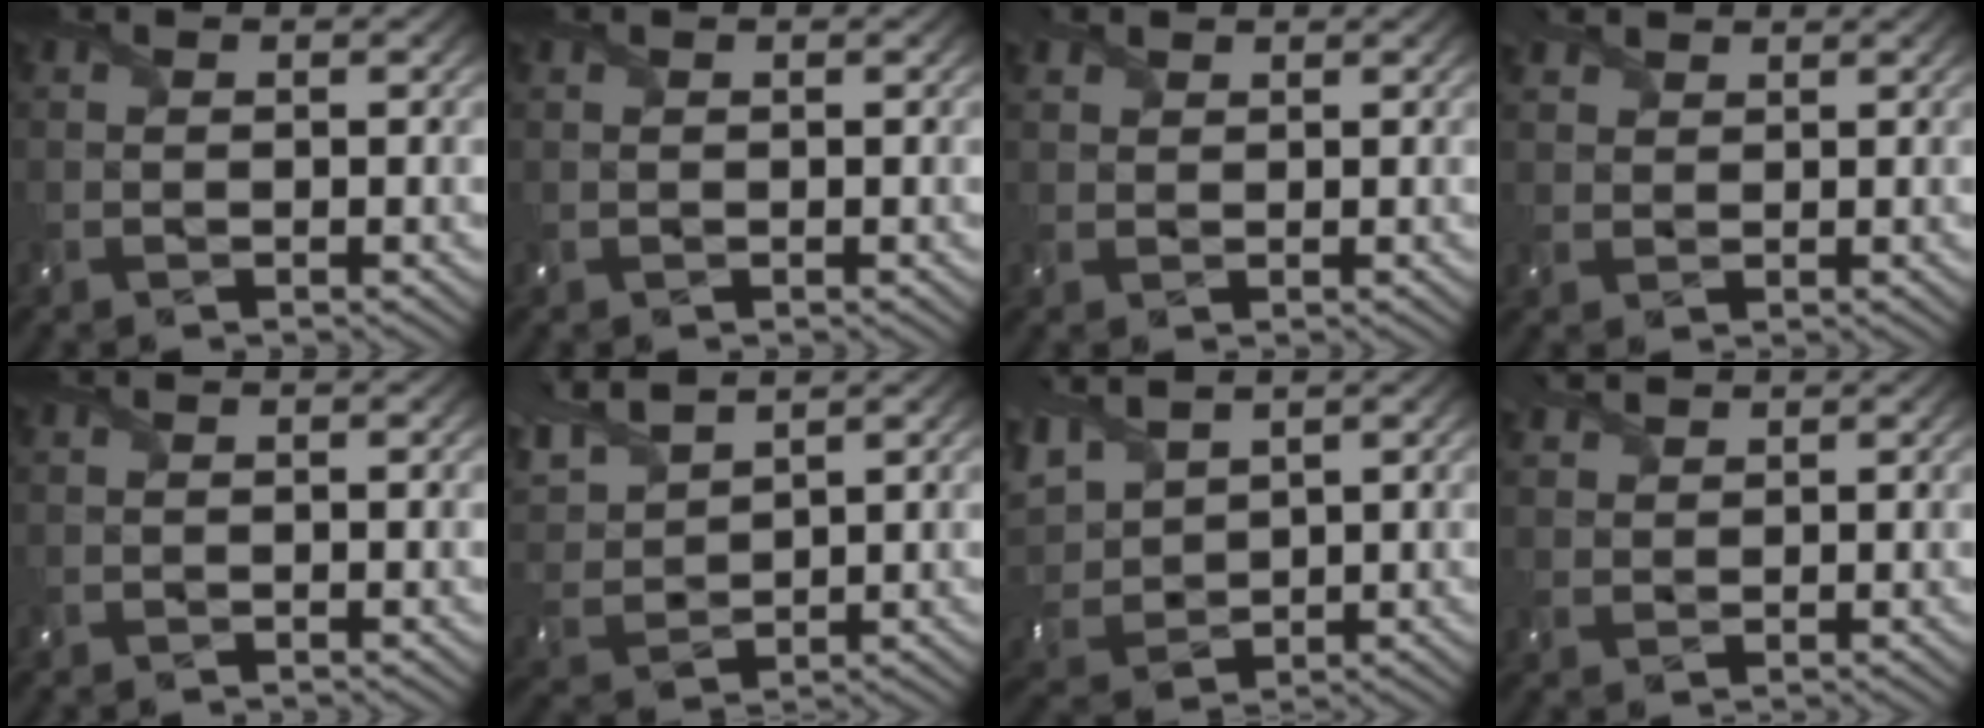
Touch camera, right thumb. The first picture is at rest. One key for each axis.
{"total": 0.0}
{"total": 1.7, "fx": 1.3, "fy": 1.0, "fz": 0.3, "tx": -0.012, "ty": 0.007, "tz": 0.030}
{"total": 2.8, "fx": 2.1, "fy": 1.6, "fz": 0.9, "tx": -0.024, "ty": 0.011, "tz": 0.043}
{"total": 0.0}
{"total": 7.0, "fx": 5.3, "fy": 2.6, "fz": 3.9, "tx": -0.119, "ty": 0.019, "tz": 0.107}
{"total": 7.8, "fx": 4.5, "fy": 3.9, "fz": 5.0, "tx": -0.162, "ty": 0.015, "tz": 0.088}
{"total": 3.4, "fx": 2.9, "fy": 1.3, "fz": 1.2, "tx": -0.032, "ty": 0.015, "tz": 0.060}